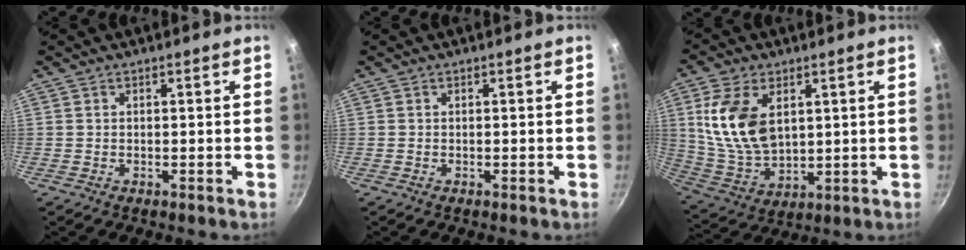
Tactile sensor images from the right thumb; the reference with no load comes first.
{"total": 0.0}
{"total": 14.7, "force": [4.0, 9.1, 10.9], "torque": [-0.194, -0.025, 0.091]}